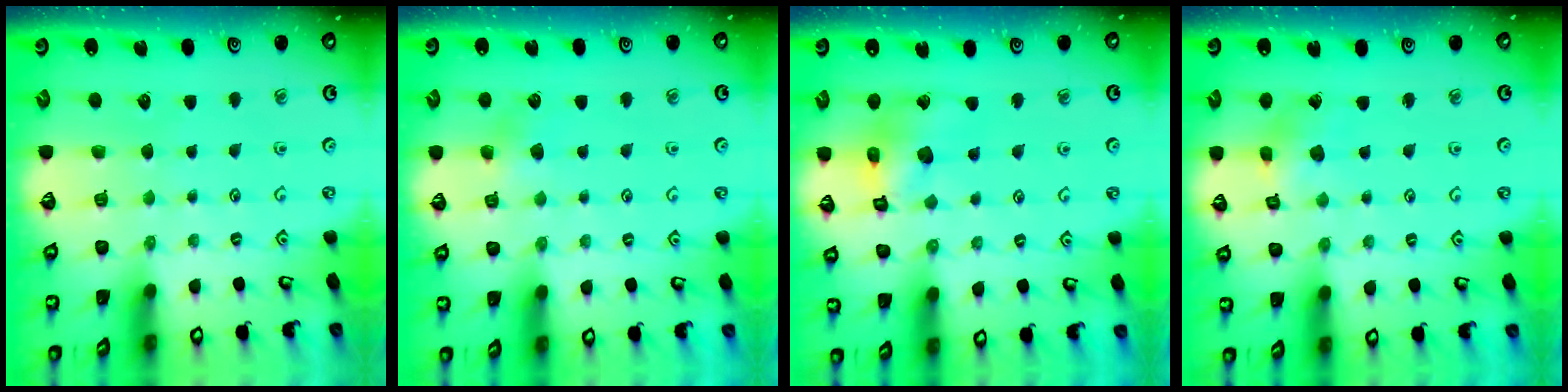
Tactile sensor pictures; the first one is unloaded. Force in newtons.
{"total": 3.6, "press": 3.6, "slide": 0.3}
{"total": 13.3, "press": 13.1, "slide": 1.8}
{"total": 2.8, "press": 2.8, "slide": 0.3}